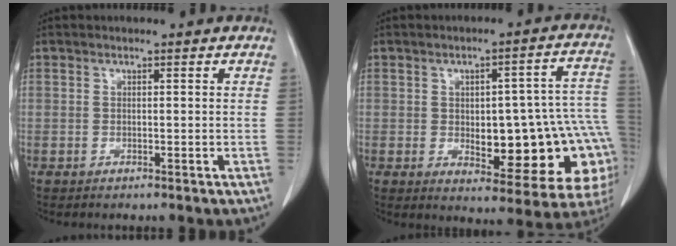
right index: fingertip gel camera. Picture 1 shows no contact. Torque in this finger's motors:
{"motor_torque": [1.24, -0.90, 0.34, 0.06]}